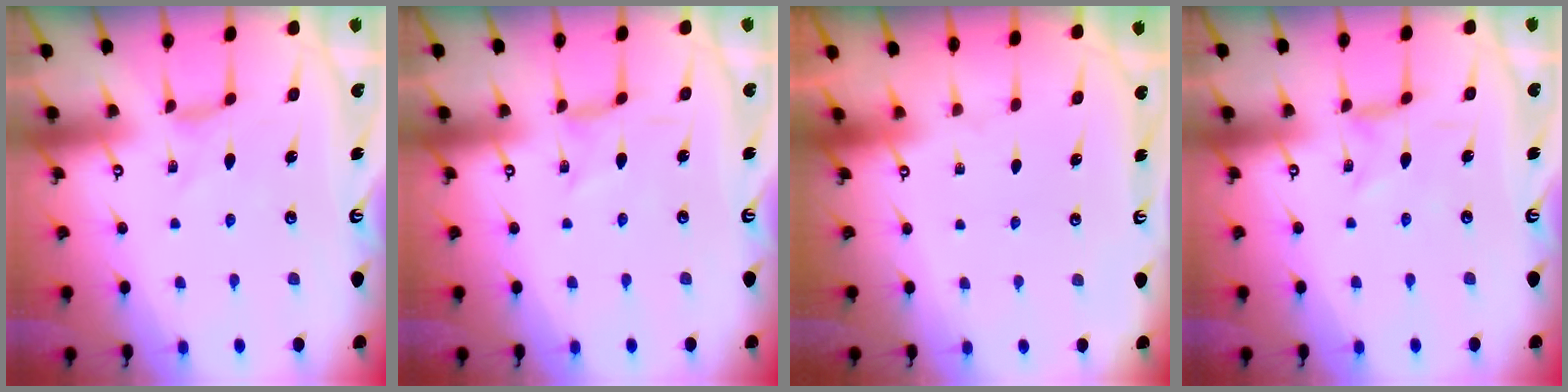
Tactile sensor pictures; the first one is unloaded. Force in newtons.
{"total": 0.0}
{"total": 0.0}
{"total": 0.6, "press": 0.5, "slide": 0.2}